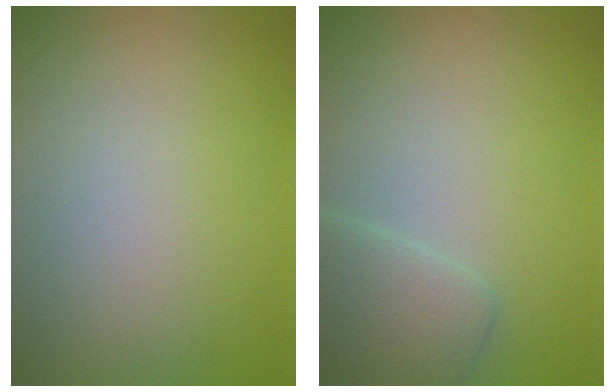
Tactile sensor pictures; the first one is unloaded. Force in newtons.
{"total": 2.9, "press": 2.9, "slide": 0.2}